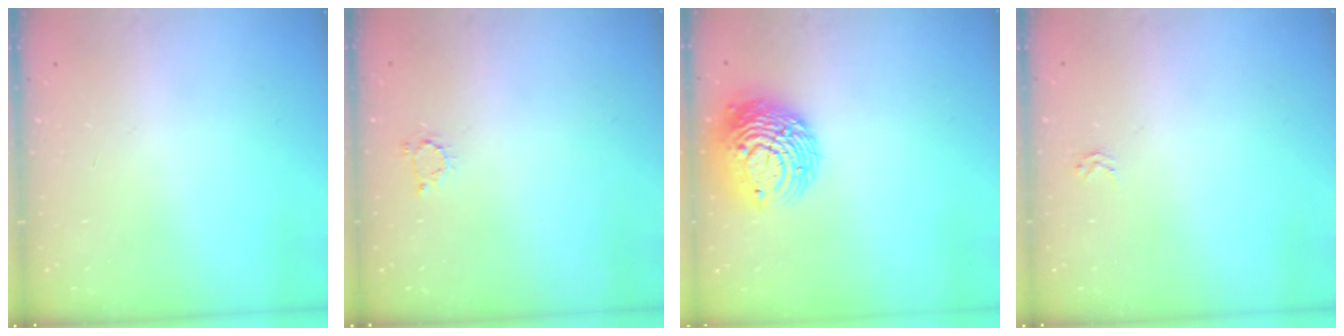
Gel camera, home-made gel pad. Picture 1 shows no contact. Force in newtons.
{"total": 3.0, "press": 3.0, "slide": 0.2}
{"total": 12.8, "press": 12.8, "slide": 1.1}
{"total": 1.6, "press": 1.6, "slide": 0.2}